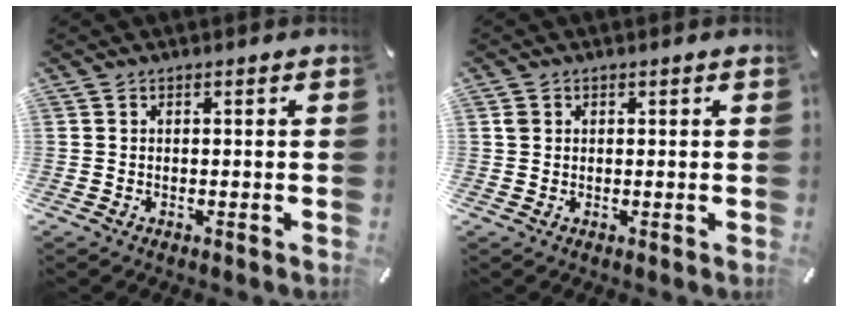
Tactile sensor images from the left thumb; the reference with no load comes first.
{"total": 1.4, "force": [0.4, 1.3, 0.4], "torque": [-0.001, 0.001, 0.005]}